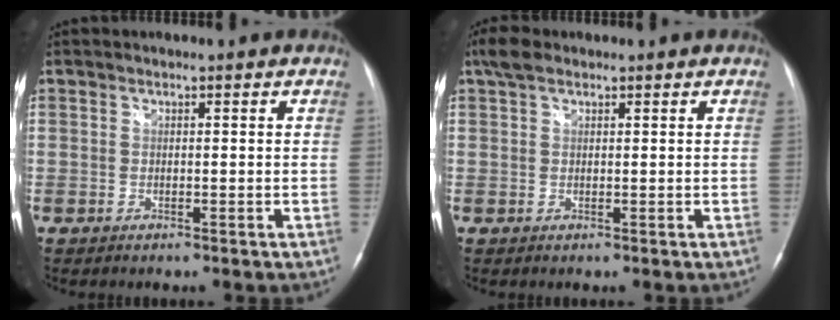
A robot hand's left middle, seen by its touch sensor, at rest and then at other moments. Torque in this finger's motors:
{"motor_torque": [0.46, -0.16, -0.05, 0.04]}